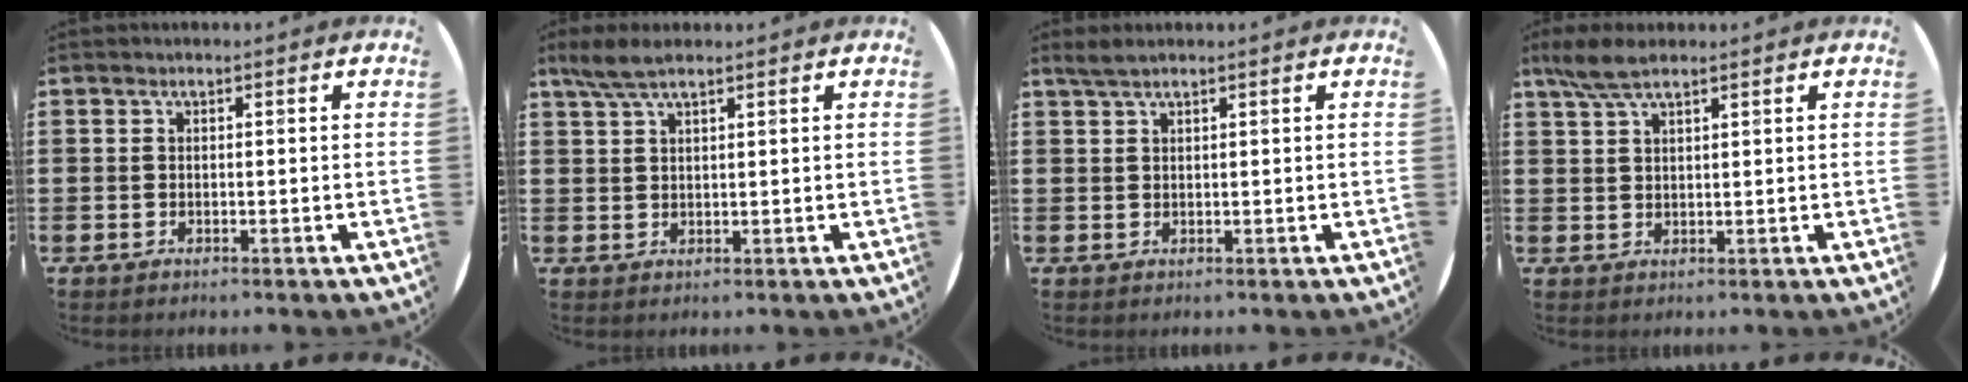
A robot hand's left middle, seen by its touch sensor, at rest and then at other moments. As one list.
[{"total": 3.7, "force": [2.7, 0.8, 2.4], "torque": [-0.052, 0.005, 0.049]}, {"total": 1.7, "force": [1.4, 0.2, 0.9], "torque": [-0.020, 0.003, 0.025]}, {"total": 4.6, "force": [3.4, 1.1, 2.8], "torque": [-0.063, 0.001, 0.062]}]